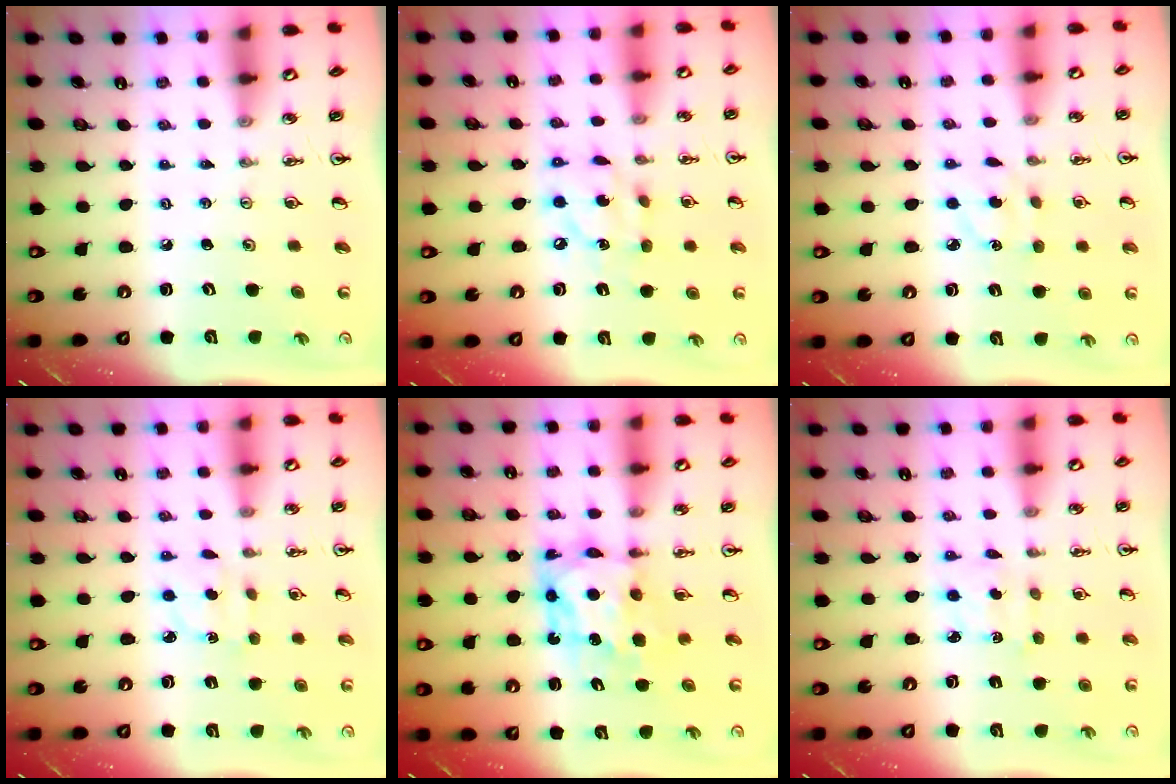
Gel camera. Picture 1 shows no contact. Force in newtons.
{"total": 9.3, "press": 9.3, "slide": 0.5}
{"total": 3.9, "press": 3.9, "slide": 0.5}
{"total": 3.3, "press": 3.2, "slide": 0.4}
{"total": 7.2, "press": 7.1, "slide": 0.7}
{"total": 2.7, "press": 2.6, "slide": 0.6}